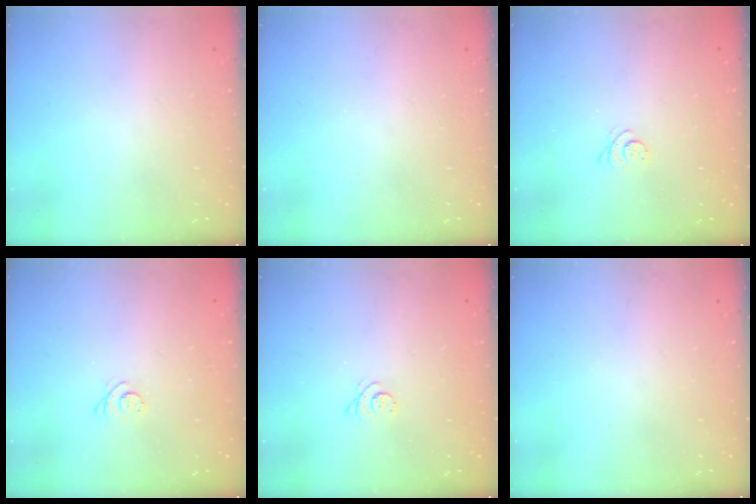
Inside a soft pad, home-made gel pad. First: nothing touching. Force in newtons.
{"total": 0.0}
{"total": 2.6, "press": 2.6, "slide": 0.3}
{"total": 2.3, "press": 2.3, "slide": 0.3}
{"total": 2.6, "press": 2.6, "slide": 0.3}
{"total": 0.0}